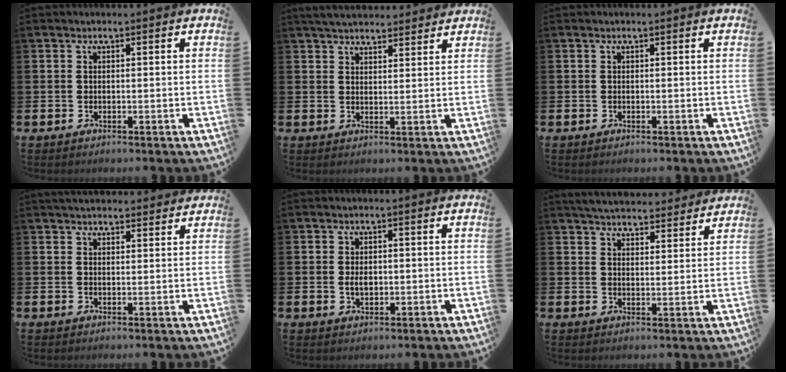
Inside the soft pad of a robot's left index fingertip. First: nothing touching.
{"total": 4.3, "force": [4.1, 0.9, 0.6], "torque": [-0.028, -0.012, 0.078]}
{"total": 0.0}
{"total": 2.9, "force": [2.8, 0.6, 0.2], "torque": [0.001, -0.013, 0.049]}
{"total": 2.0, "force": [0.0, 1.3, 1.6], "torque": [-0.017, 0.000, -0.005]}
{"total": 4.8, "force": [4.7, 0.8, 0.4], "torque": [-0.020, -0.028, 0.083]}